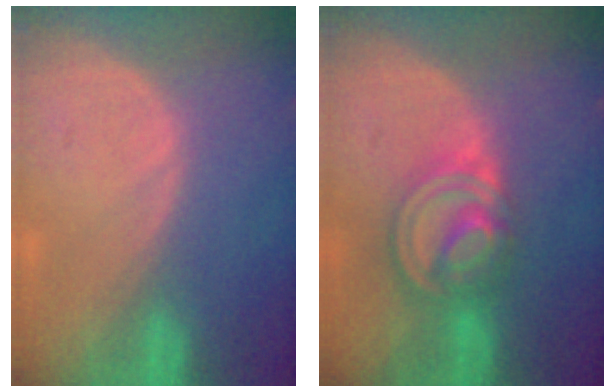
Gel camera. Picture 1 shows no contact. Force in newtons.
{"total": 8.2, "press": 6.9, "slide": 4.3}